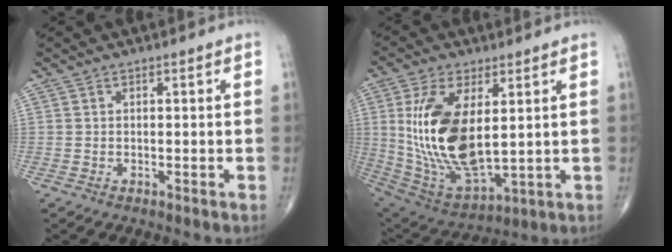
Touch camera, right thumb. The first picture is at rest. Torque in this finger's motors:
{"motor_torque": [-0.65, 2.42, 2.10, 0.67, 0.68]}